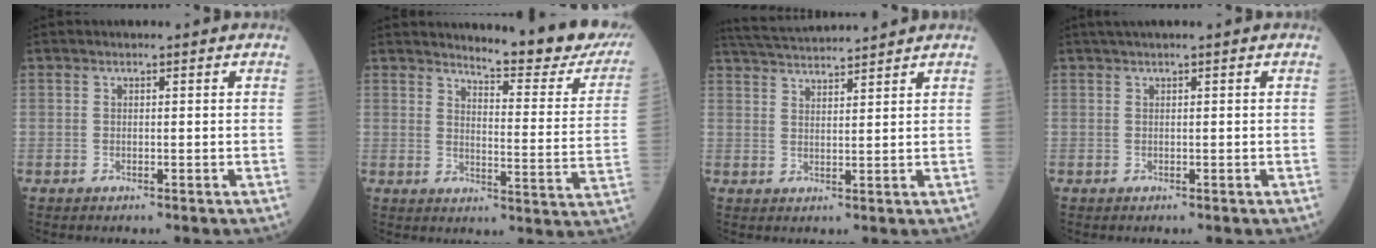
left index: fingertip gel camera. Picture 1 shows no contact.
{"total": 16.5, "force": [15.1, 0.8, 6.7], "torque": [-0.084, -0.094, 0.168]}
{"total": 9.1, "force": [8.7, -0.8, 2.6], "torque": [-0.056, 0.027, 0.142]}
{"total": 1.4, "force": [1.0, -0.2, 1.0], "torque": [-0.023, 0.016, 0.021]}